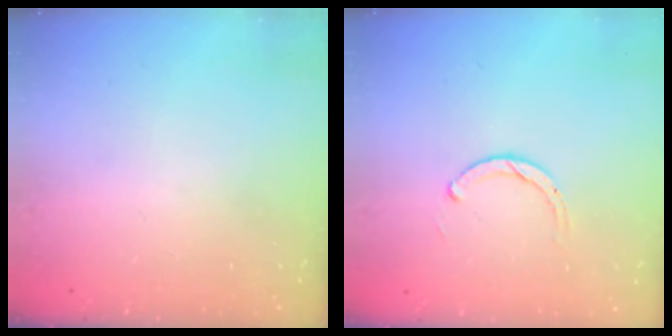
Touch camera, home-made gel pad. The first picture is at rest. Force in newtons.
{"total": 1.8, "press": 1.8, "slide": 0.2}